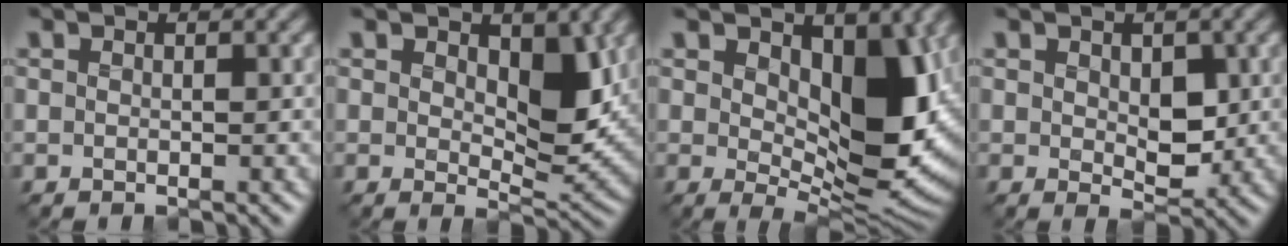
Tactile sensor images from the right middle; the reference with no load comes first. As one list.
[{"total": 4.8, "force": [1.4, 2.5, 3.8], "torque": [-0.059, -0.015, 0.020]}, {"total": 9.9, "force": [1.9, 4.9, 8.4], "torque": [-0.134, -0.015, 0.031]}, {"total": 3.2, "force": [0.3, 2.0, 2.5], "torque": [-0.043, -0.009, 0.004]}]